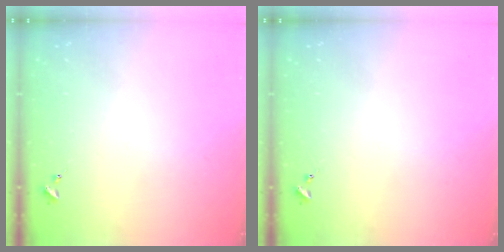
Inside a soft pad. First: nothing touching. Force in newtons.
{"total": 0.0}